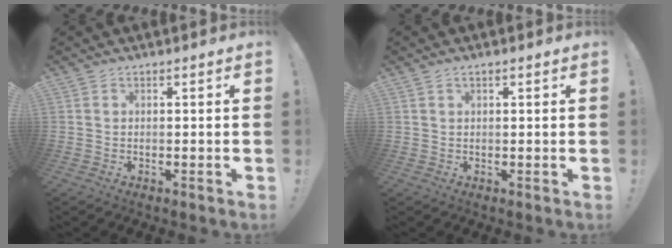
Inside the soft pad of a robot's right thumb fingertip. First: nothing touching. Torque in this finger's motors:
{"motor_torque": [-0.05, -0.17, -0.14, 0.28, 0.09]}